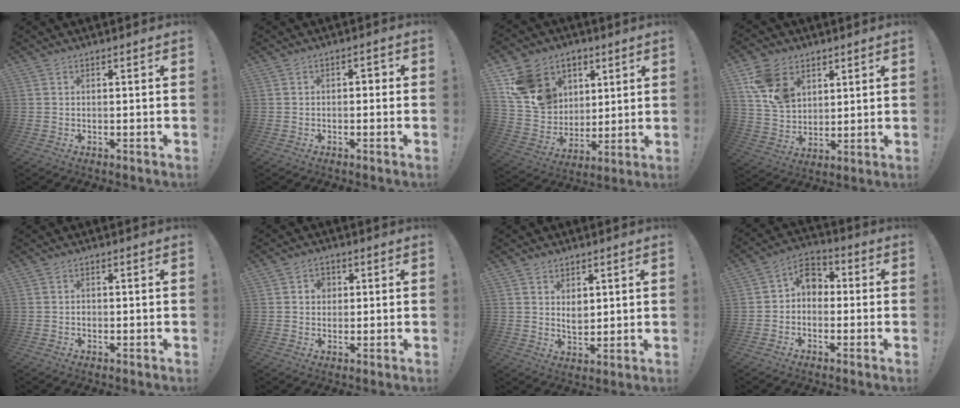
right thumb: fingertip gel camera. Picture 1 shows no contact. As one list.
[{"total": 1.8, "force": [-1.0, 1.1, 1.1], "torque": [-0.011, 0.008, -0.021]}, {"total": 15.6, "force": [7.1, 12.9, 5.3], "torque": [-0.091, -0.026, 0.156]}, {"total": 13.0, "force": [6.8, 9.5, 5.6], "torque": [-0.094, -0.025, 0.138]}, {"total": 0.7, "force": [-0.4, 0.5, 0.3], "torque": [-0.006, 0.001, -0.008]}, {"total": 3.4, "force": [0.6, 3.0, 1.4], "torque": [-0.017, 0.001, 0.009]}, {"total": 4.6, "force": [2.4, 3.3, 2.2], "torque": [-0.023, -0.013, 0.039]}, {"total": 7.3, "force": [0.0, 5.9, 4.3], "torque": [-0.075, 0.023, 0.007]}]